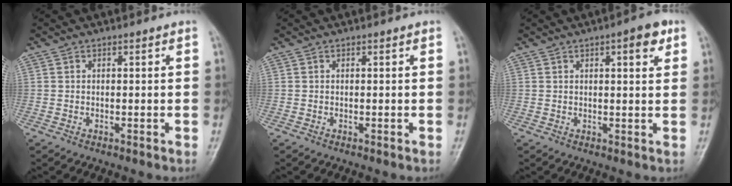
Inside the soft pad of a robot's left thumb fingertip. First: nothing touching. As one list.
[{"total": 0.0}, {"total": 4.9, "force": [2.3, 1.5, 4.0], "torque": [-0.044, -0.005, 0.027]}]